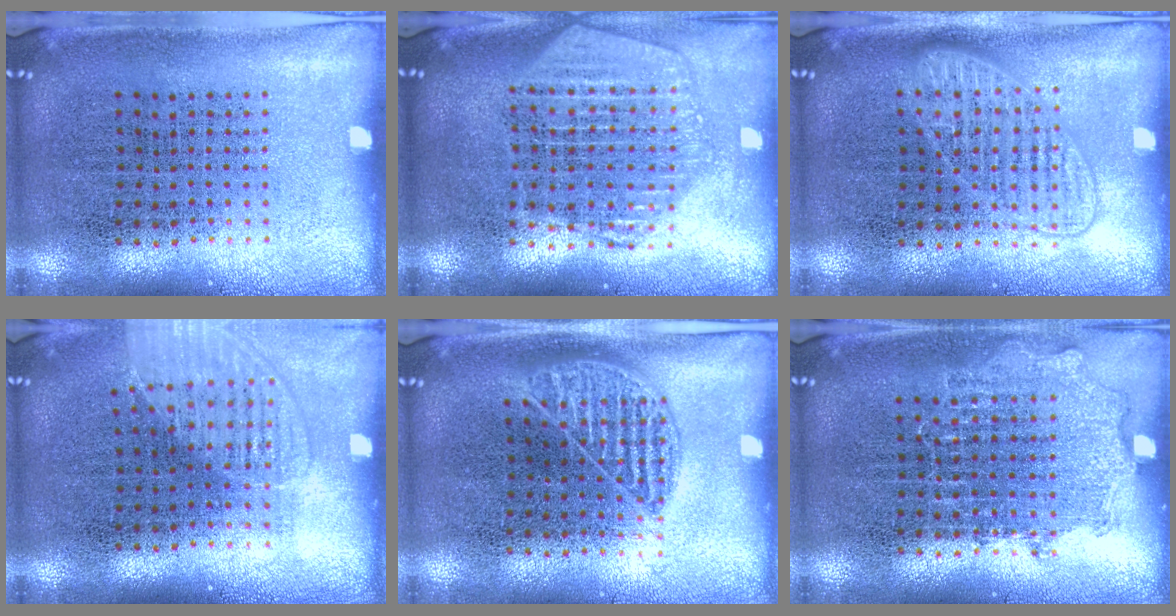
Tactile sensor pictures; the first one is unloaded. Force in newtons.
{"total": 2.2, "press": 1.9, "slide": 1.1}
{"total": 1.4, "press": 1.4, "slide": 0.3}
{"total": 1.2, "press": 1.1, "slide": 0.5}
{"total": 1.0, "press": 0.8, "slide": 0.5}
{"total": 0.8, "press": 0.7, "slide": 0.2}